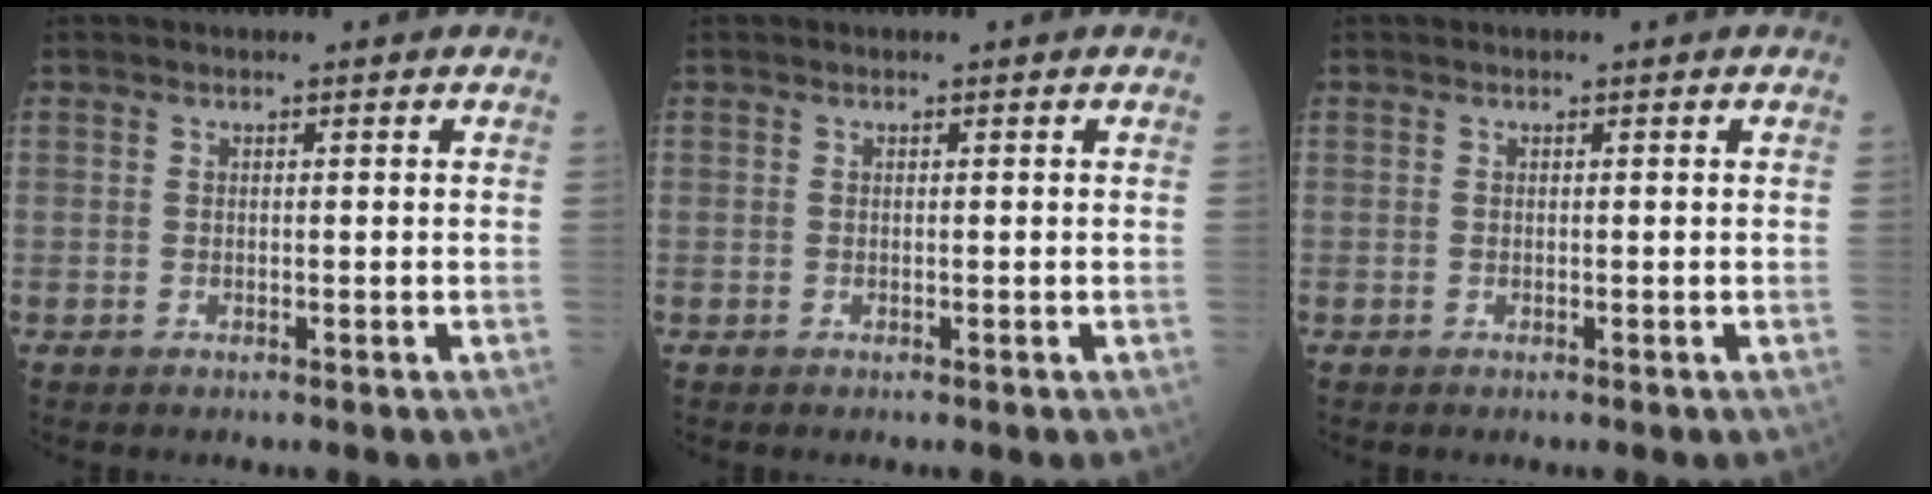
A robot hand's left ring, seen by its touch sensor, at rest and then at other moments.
{"total": 0.0}
{"total": 0.0}